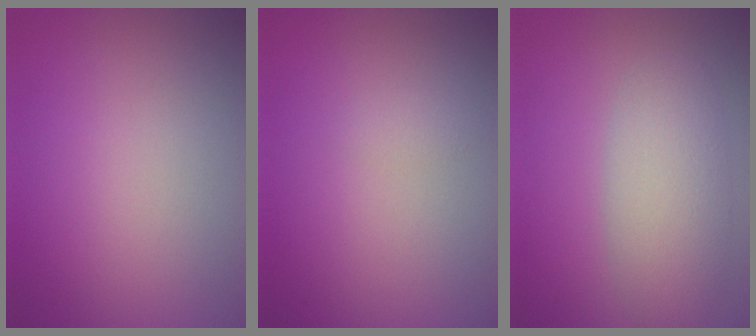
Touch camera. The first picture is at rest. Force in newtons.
{"total": 0.8, "press": 0.7, "slide": 0.1}
{"total": 4.3, "press": 4.3, "slide": 0.5}